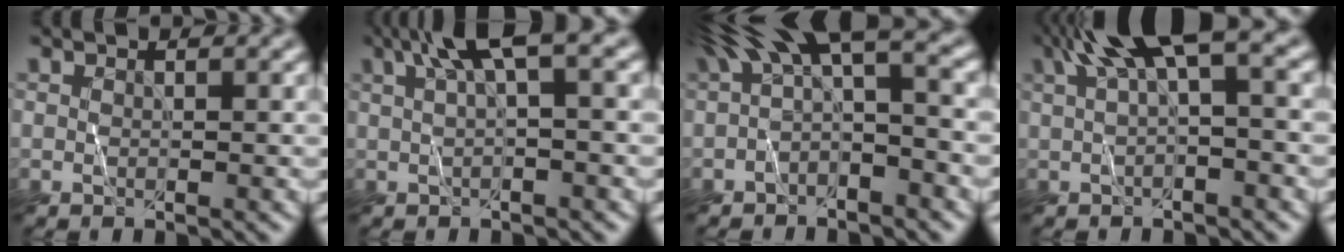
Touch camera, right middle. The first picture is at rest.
{"total": 4.9, "force": [2.1, 0.9, 4.4], "torque": [-0.074, 0.014, 0.035]}
{"total": 6.2, "force": [0.7, 2.0, 5.8], "torque": [-0.102, 0.027, 0.001]}
{"total": 6.8, "force": [2.5, 1.7, 6.1], "torque": [-0.107, 0.020, 0.042]}